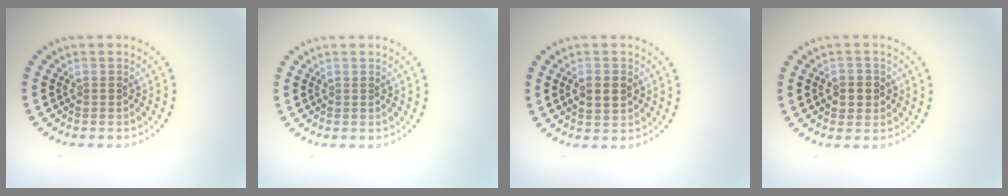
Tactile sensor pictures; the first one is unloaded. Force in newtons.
{"total": 0.0}
{"total": 2.5, "press": 2.5, "slide": 0.1}
{"total": 2.4, "press": 2.3, "slide": 0.6}